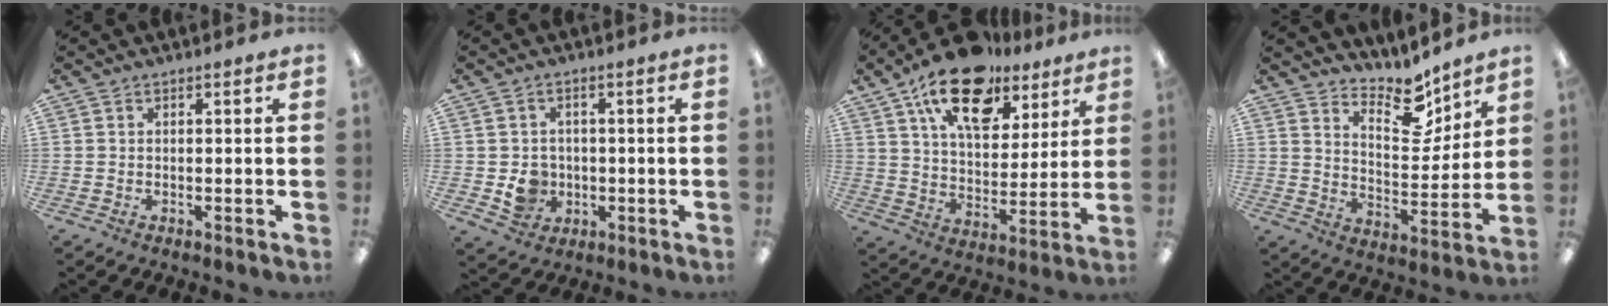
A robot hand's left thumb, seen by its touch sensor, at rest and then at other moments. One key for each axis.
{"total": 5.9, "fx": -0.7, "fy": 5.5, "fz": 2.2, "tx": -0.019, "ty": 0.010, "tz": -0.007}
{"total": 19.3, "fx": 12.5, "fy": 10.0, "fz": 10.8, "tx": -0.179, "ty": -0.056, "tz": 0.218}
{"total": 12.0, "fx": 10.0, "fy": 4.6, "fz": 4.8, "tx": -0.057, "ty": -0.078, "tz": 0.178}